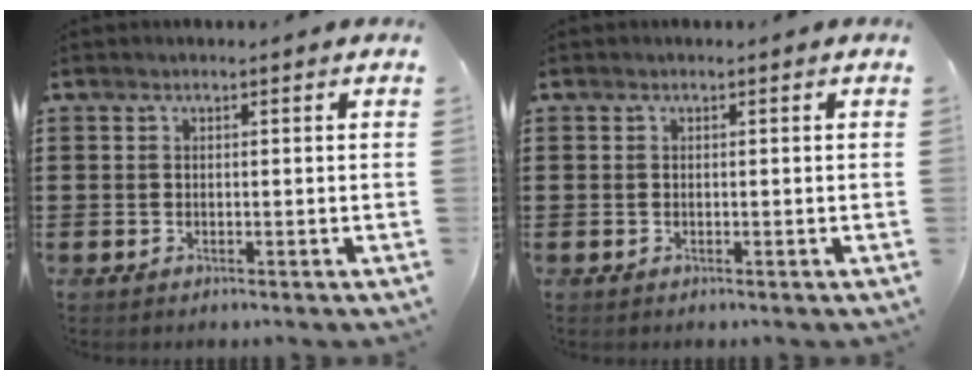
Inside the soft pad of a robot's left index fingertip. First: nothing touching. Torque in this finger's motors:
{"motor_torque": [0.09, -0.09, 0.00, 0.00]}